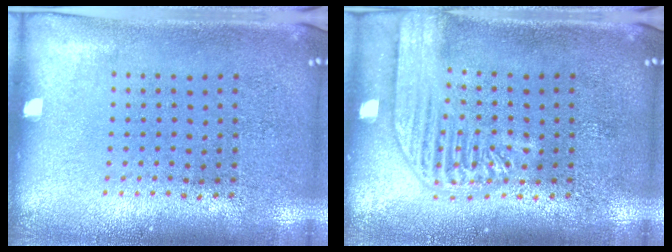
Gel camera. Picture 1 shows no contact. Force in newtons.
{"total": 3.2, "press": 3.2, "slide": 0.4}